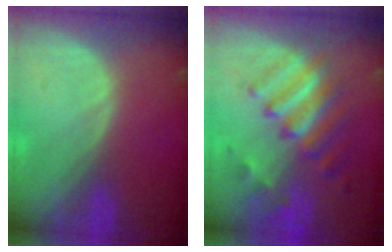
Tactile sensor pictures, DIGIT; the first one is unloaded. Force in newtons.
{"total": 9.6, "press": 8.4, "slide": 4.7}